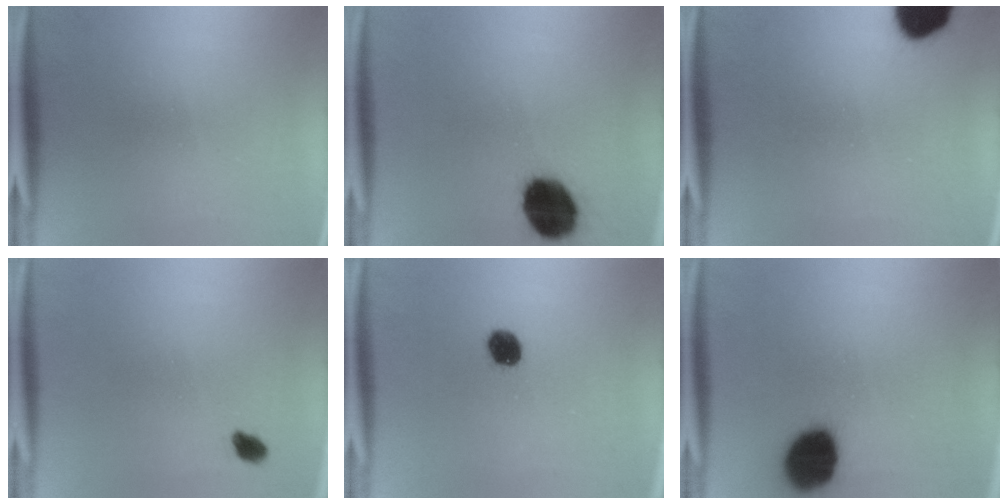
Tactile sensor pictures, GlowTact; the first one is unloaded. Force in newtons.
{"total": 13.7}
{"total": 10.9}
{"total": 1.9}
{"total": 4.8}
{"total": 13.2}